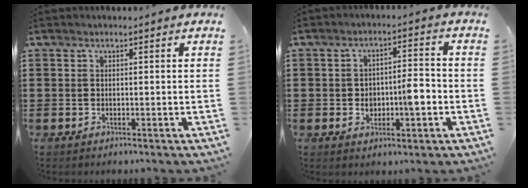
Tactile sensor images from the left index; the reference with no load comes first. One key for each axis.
{"total": 5.7, "fx": -1.3, "fy": 2.7, "fz": 4.8, "tx": -0.077, "ty": 0.004, "tz": -0.025}